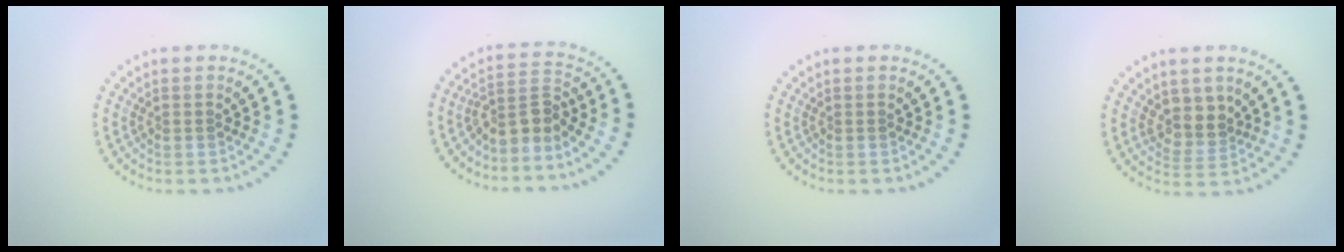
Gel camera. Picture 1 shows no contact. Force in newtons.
{"total": 2.9, "press": 2.2, "slide": 2.0}
{"total": 0.0}
{"total": 2.8, "press": 2.3, "slide": 1.6}